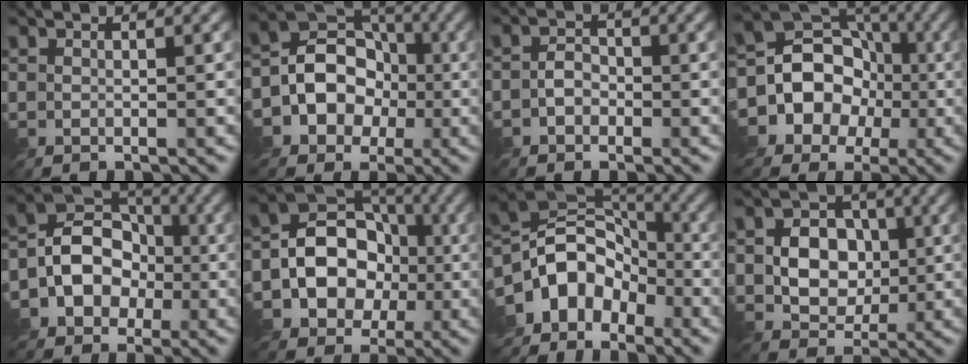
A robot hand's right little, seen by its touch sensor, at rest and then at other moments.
{"total": 8.6, "force": [-2.2, 7.3, 4.0], "torque": [-0.059, 0.014, -0.056]}
{"total": 1.8, "force": [-0.7, 1.4, 0.9], "torque": [-0.018, 0.005, -0.019]}
{"total": 13.5, "force": [-3.5, 12.0, 5.2], "torque": [-0.104, 0.018, -0.080]}
{"total": 7.2, "force": [-1.9, 6.0, 3.5], "torque": [-0.043, 0.011, -0.052]}
{"total": 9.3, "force": [-1.6, 7.7, 5.0], "torque": [-0.064, 0.005, -0.045]}
{"total": 9.0, "force": [-5.4, 5.6, 4.5], "torque": [-0.075, 0.020, -0.115]}
{"total": 5.5, "force": [0.0, 4.6, 3.2], "torque": [-0.052, 0.000, -0.006]}